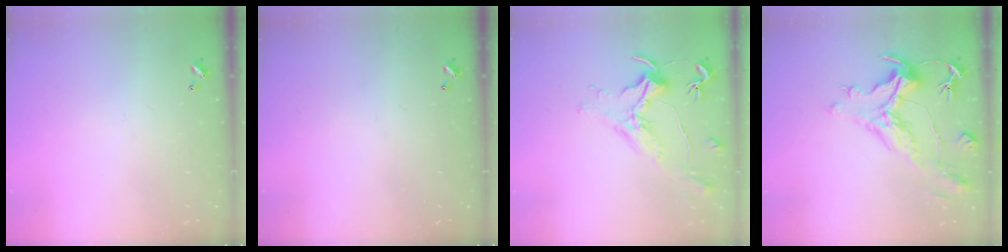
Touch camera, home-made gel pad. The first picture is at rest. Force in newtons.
{"total": 0.0}
{"total": 1.5, "press": 1.3, "slide": 0.8}
{"total": 1.9, "press": 0.8, "slide": 1.8}